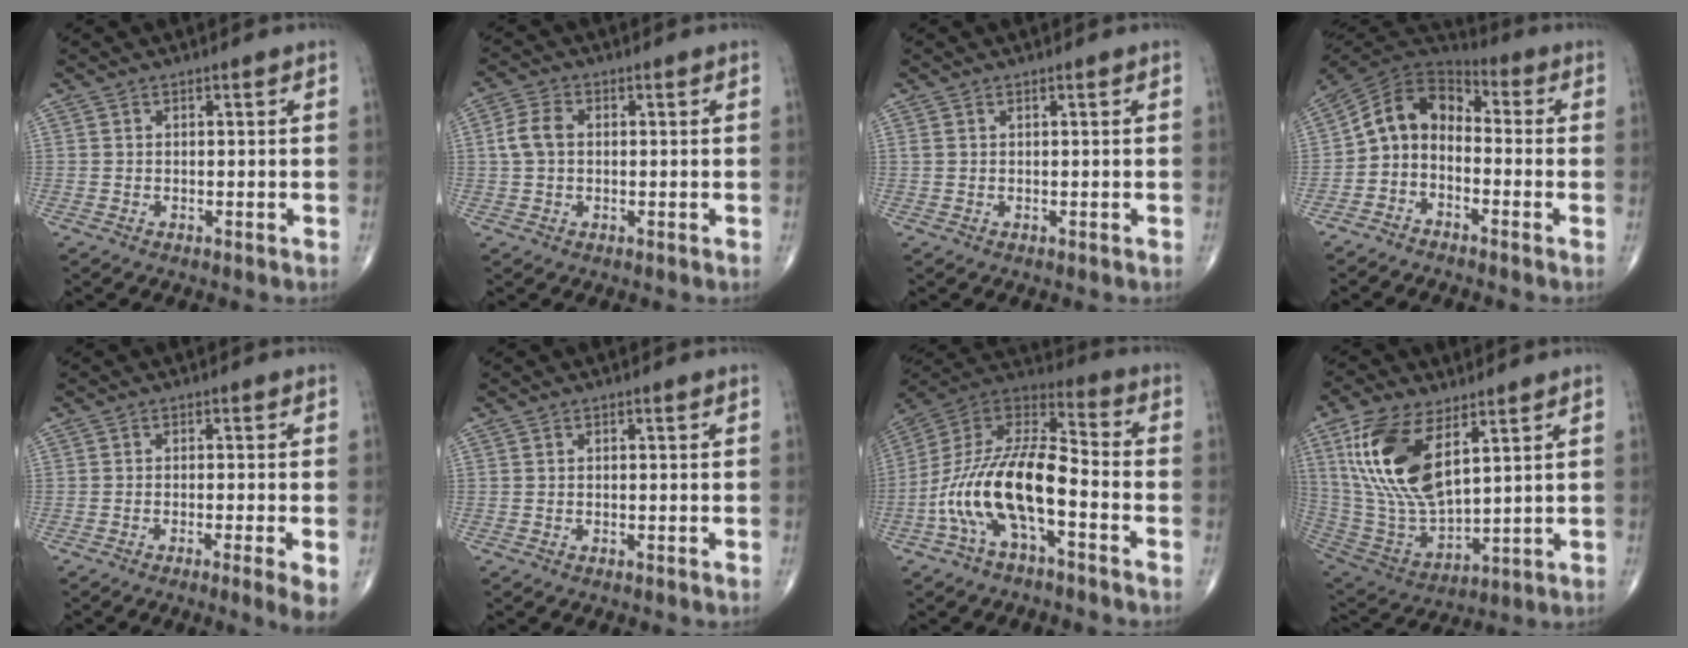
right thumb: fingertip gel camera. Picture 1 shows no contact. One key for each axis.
{"total": 4.7, "fx": 0.4, "fy": 3.2, "fz": 3.4, "tx": -0.075, "ty": 0.012, "tz": 0.003}
{"total": 0.6, "fx": 0.3, "fy": 0.2, "fz": 0.4, "tx": -0.010, "ty": 0.009, "tz": 0.009}
{"total": 10.1, "fx": -2.1, "fy": 7.4, "fz": 6.6, "tx": -0.099, "ty": 0.063, "tz": -0.055}
{"total": 4.8, "fx": -1.8, "fy": 0.1, "fz": 4.4, "tx": -0.075, "ty": -0.009, "tz": -0.032}
{"total": 0.0}
{"total": 17.6, "fx": -6.0, "fy": 7.1, "fz": 15.0, "tx": -0.290, "ty": 0.064, "tz": -0.115}
{"total": 19.2, "fx": 7.7, "fy": 9.0, "fz": 15.1, "tx": -0.296, "ty": -0.030, "tz": 0.159}